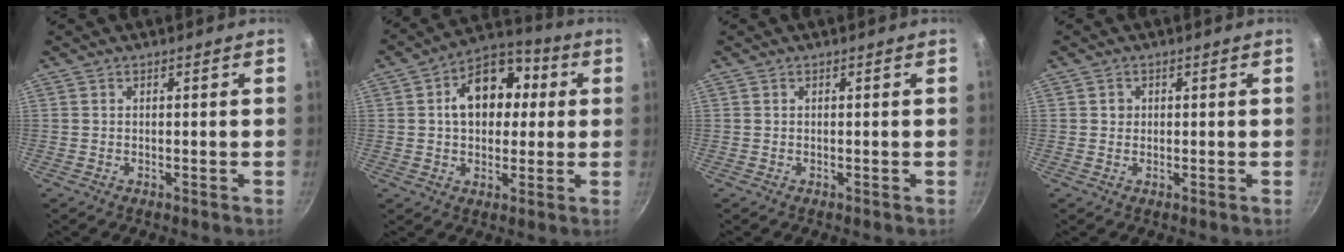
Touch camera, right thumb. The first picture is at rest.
{"total": 14.5, "force": [2.5, 10.3, 9.8], "torque": [-0.106, 0.024, 0.024]}
{"total": 0.0}
{"total": 1.3, "force": [0.2, 1.2, 0.3], "torque": [0.001, 0.001, 0.002]}